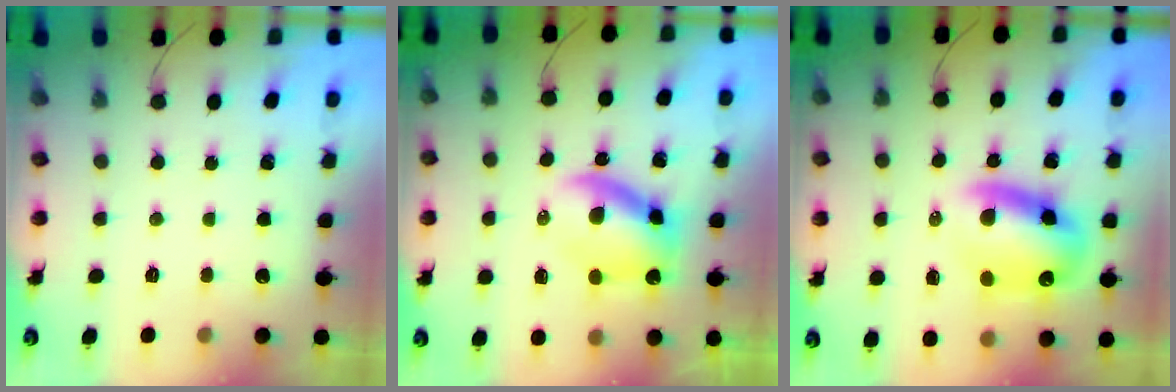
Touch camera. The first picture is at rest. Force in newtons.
{"total": 7.6, "press": 7.6, "slide": 1.0}
{"total": 11.9, "press": 11.4, "slide": 3.4}